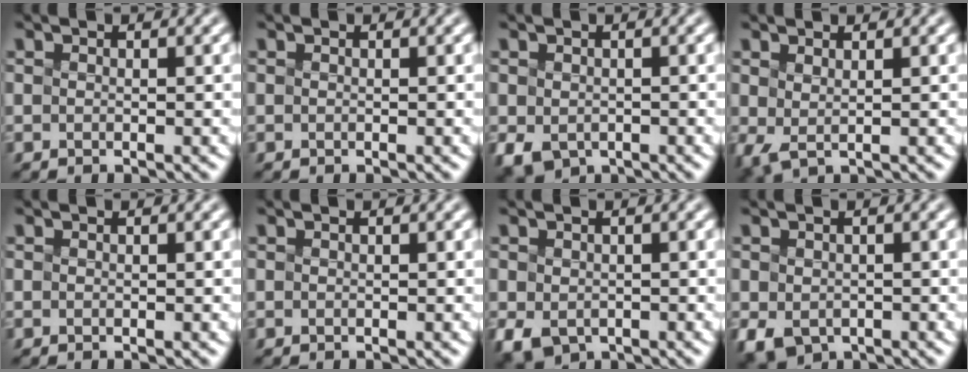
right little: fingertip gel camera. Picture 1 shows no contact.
{"total": 0.0}
{"total": 2.7, "force": [-0.9, 2.1, 1.4], "torque": [-0.030, -0.012, -0.016]}
{"total": 1.7, "force": [0.7, 0.6, 1.4], "torque": [-0.037, -0.002, 0.015]}
{"total": 0.0}
{"total": 0.0}
{"total": 2.9, "force": [-1.1, 2.1, 1.6], "torque": [-0.034, -0.013, -0.019]}
{"total": 2.9, "force": [-1.1, 2.2, 1.6], "torque": [-0.033, -0.013, -0.019]}